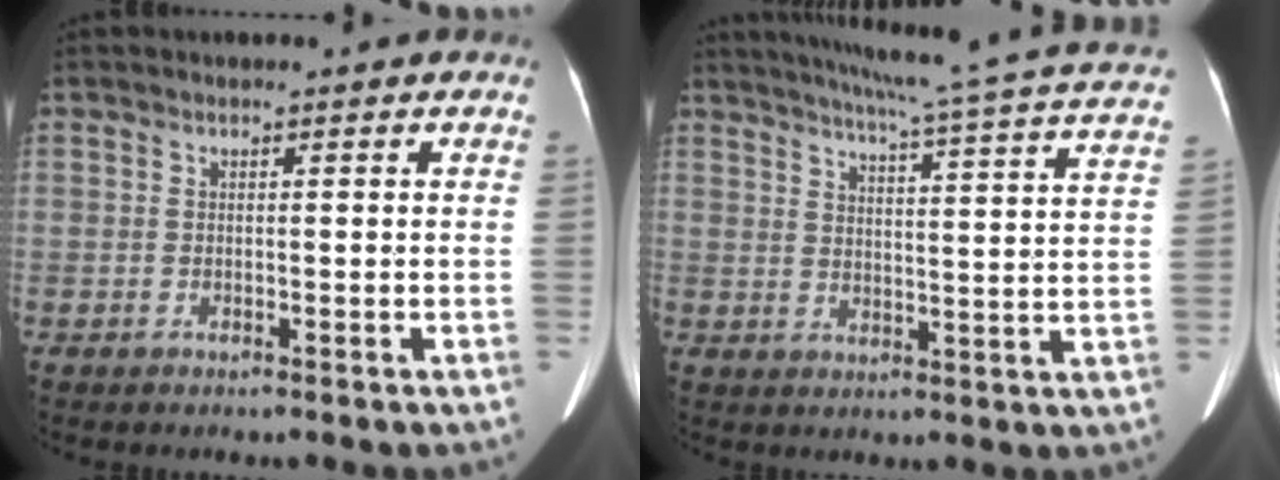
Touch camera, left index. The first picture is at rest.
{"total": 24.2, "force": [21.3, -0.5, 11.4], "torque": [-0.178, -0.042, 0.257]}